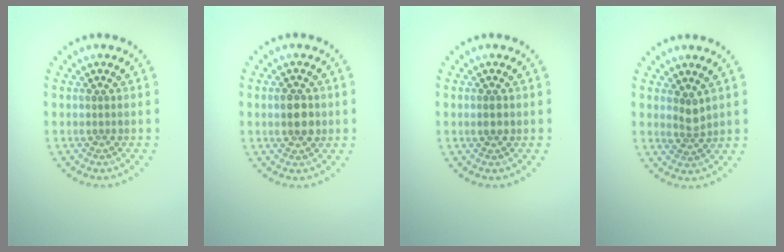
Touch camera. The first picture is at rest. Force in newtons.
{"total": 2.6, "press": 2.6, "slide": 0.2}
{"total": 1.3, "press": 1.2, "slide": 0.3}
{"total": 1.6, "press": 1.2, "slide": 1.1}